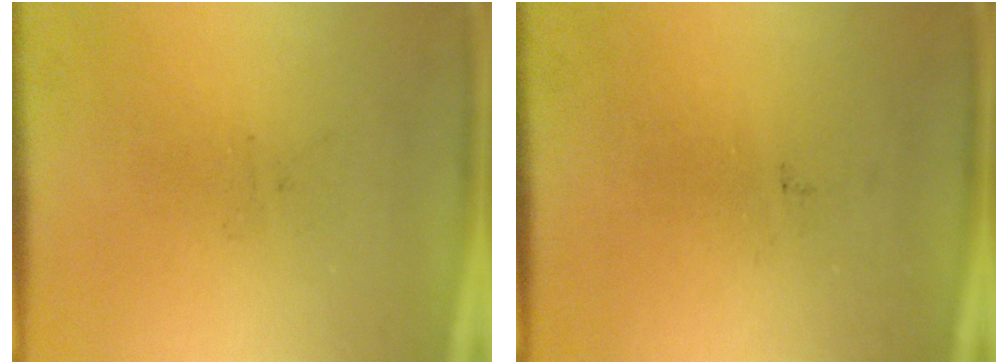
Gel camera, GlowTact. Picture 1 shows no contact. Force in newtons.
{"total": 0.0}